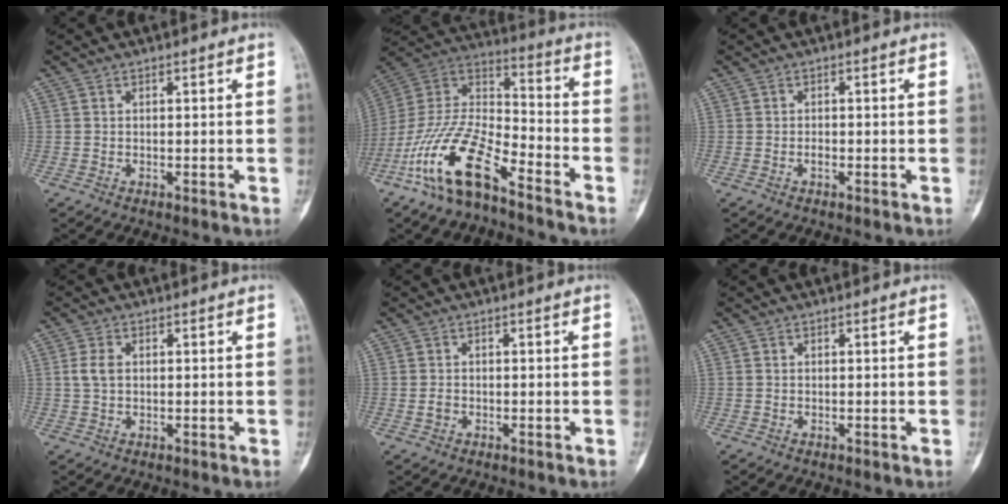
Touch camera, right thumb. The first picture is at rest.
{"total": 17.9, "force": [-11.2, 6.4, 12.3], "torque": [-0.233, 0.072, -0.216]}
{"total": 1.0, "force": [-0.4, 0.5, 0.7], "torque": [-0.007, 0.003, -0.008]}
{"total": 3.2, "force": [0.5, 2.1, 2.4], "torque": [-0.051, 0.005, 0.011]}
{"total": 1.5, "force": [-0.5, 1.2, 0.7], "torque": [-0.009, 0.006, -0.007]}
{"total": 0.0}